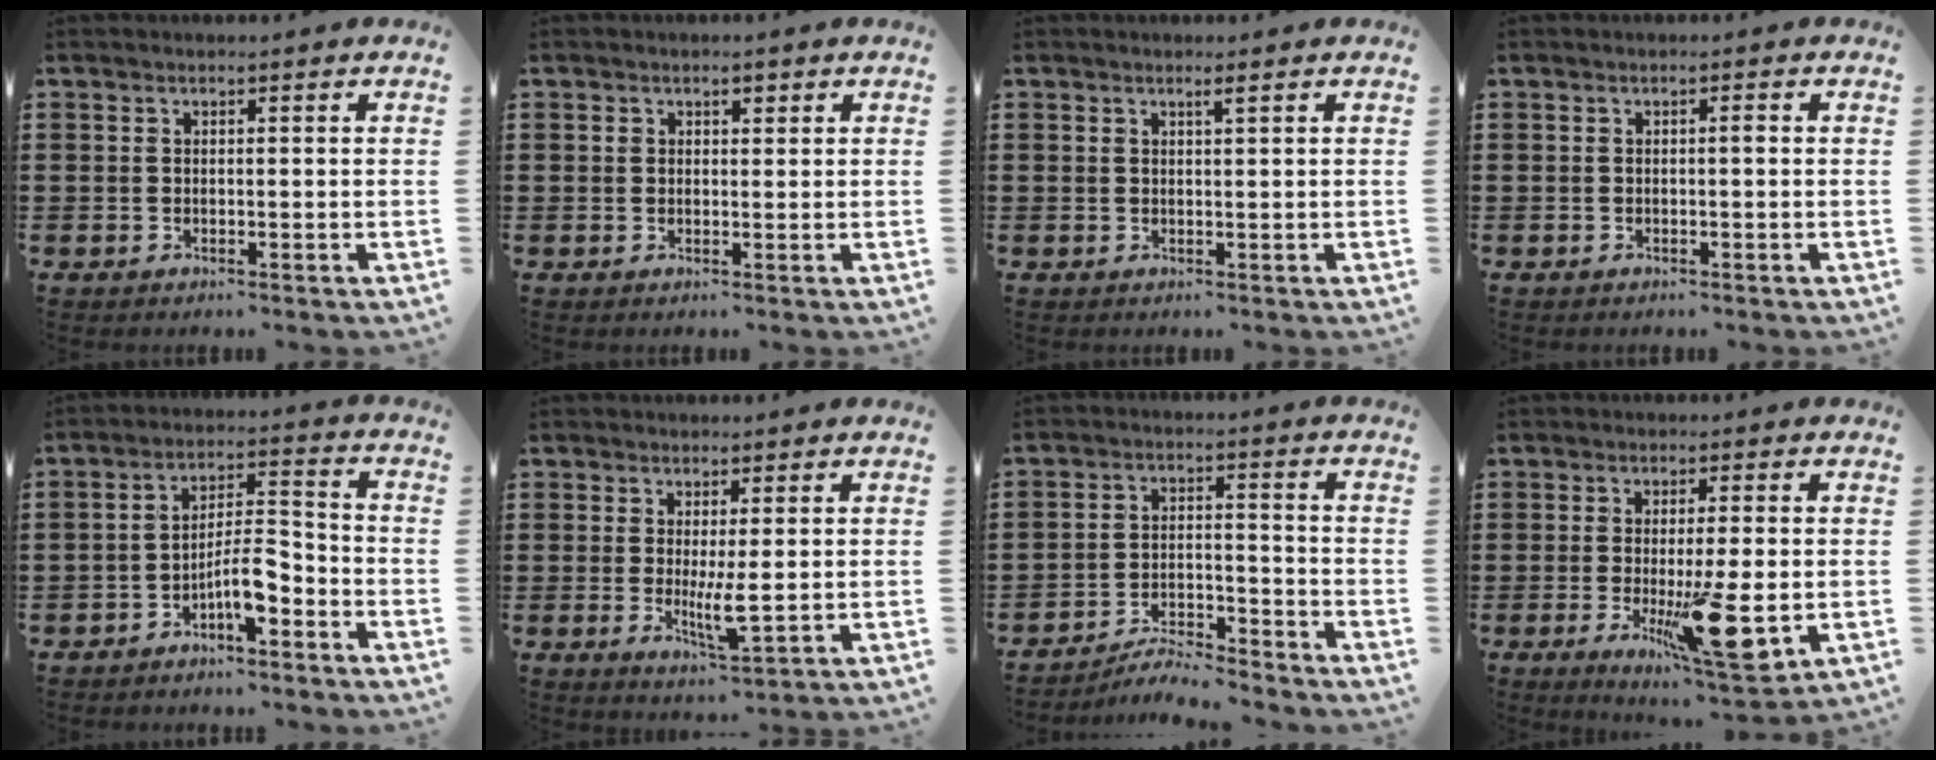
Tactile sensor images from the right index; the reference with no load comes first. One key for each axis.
{"total": 1.4, "fx": 0.7, "fy": 0.9, "fz": 0.7, "tx": -0.016, "ty": 0.008, "tz": 0.011}
{"total": 1.0, "fx": 0.6, "fy": 0.0, "fz": 0.8, "tx": -0.016, "ty": -0.001, "tz": 0.011}
{"total": 0.7, "fx": 0.0, "fy": 0.1, "fz": 0.7, "tx": -0.013, "ty": -0.002, "tz": -0.001}
{"total": 6.7, "fx": -3.9, "fy": 1.9, "fz": 5.1, "tx": -0.101, "ty": 0.004, "tz": -0.074}
{"total": 4.7, "fx": -0.3, "fy": 1.1, "fz": 4.6, "tx": -0.082, "ty": -0.010, "tz": -0.008}
{"total": 5.2, "fx": -5.1, "fy": 0.0, "fz": 1.1, "tx": -0.021, "ty": 0.003, "tz": -0.102}
{"total": 12.4, "fx": -2.7, "fy": 3.1, "fz": 11.7, "tx": -0.195, "ty": -0.023, "tz": -0.042}